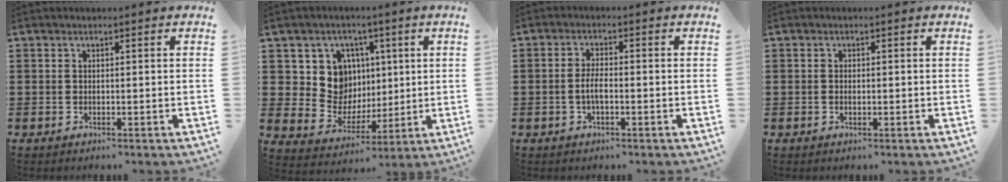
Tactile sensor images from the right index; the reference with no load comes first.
{"total": 9.6, "force": [2.7, 8.6, 3.3], "torque": [-0.084, -0.005, 0.056]}
{"total": 3.0, "force": [-0.8, 1.0, 2.7], "torque": [-0.063, -0.001, -0.019]}
{"total": 0.8, "force": [-0.2, 0.4, 0.7], "torque": [-0.014, -0.001, -0.003]}